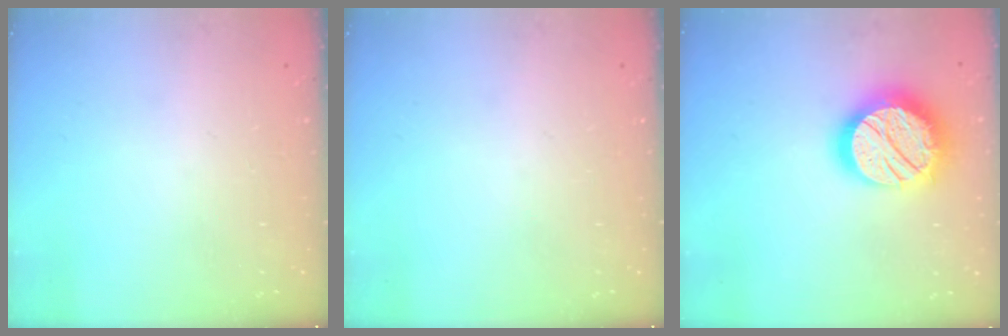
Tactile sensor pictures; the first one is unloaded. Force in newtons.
{"total": 0.0}
{"total": 21.5, "press": 21.5, "slide": 1.6}